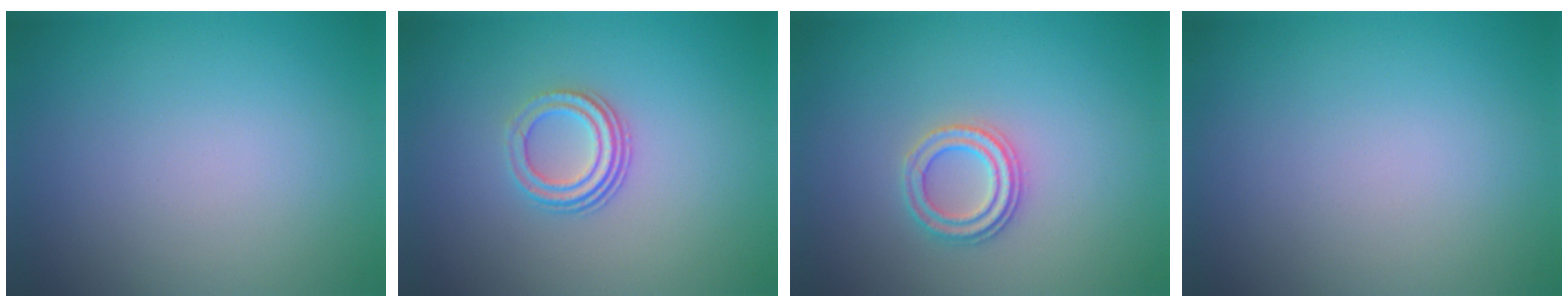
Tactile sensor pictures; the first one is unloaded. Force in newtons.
{"total": 2.9, "press": 2.0, "slide": 2.0}
{"total": 2.3, "press": 2.3, "slide": 0.4}
{"total": 0.0}